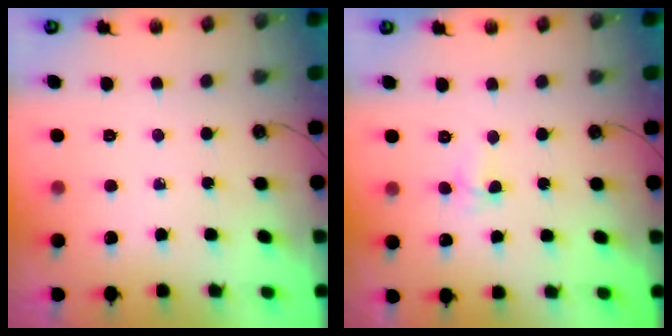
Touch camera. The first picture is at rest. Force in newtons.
{"total": 3.7, "press": 2.0, "slide": 3.1}